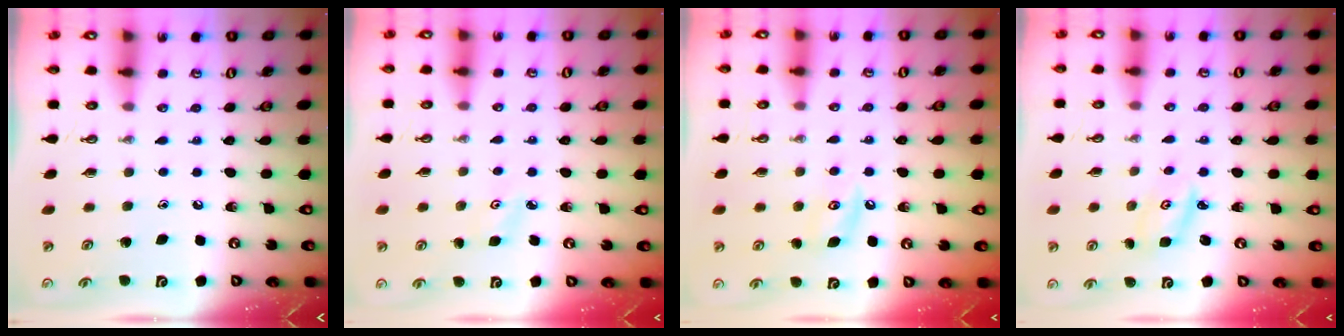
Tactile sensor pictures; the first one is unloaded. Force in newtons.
{"total": 2.8, "press": 2.8, "slide": 0.4}
{"total": 7.7, "press": 7.6, "slide": 0.8}
{"total": 2.1, "press": 2.1, "slide": 0.2}